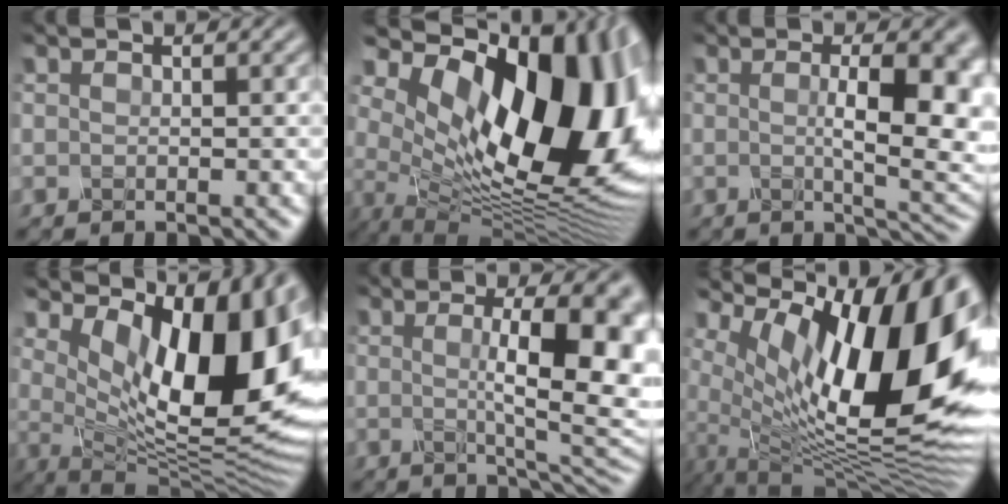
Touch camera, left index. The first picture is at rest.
{"total": 18.2, "force": [4.9, 9.5, 14.7], "torque": [-0.216, 0.007, 0.087]}
{"total": 8.2, "force": [0.1, 2.2, 7.9], "torque": [-0.108, -0.004, 0.008]}
{"total": 13.7, "force": [3.5, 6.3, 11.7], "torque": [-0.160, -0.016, 0.067]}
{"total": 10.6, "force": [0.9, 2.6, 10.2], "torque": [-0.131, 0.000, 0.017]}
{"total": 16.0, "force": [3.9, 6.8, 14.0], "torque": [-0.237, -0.007, 0.063]}